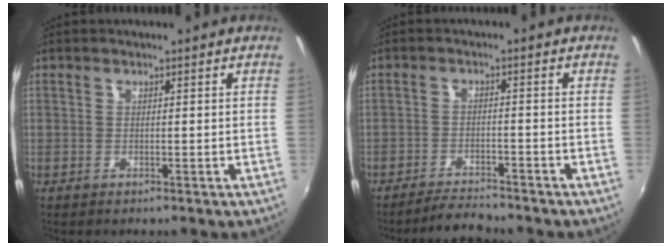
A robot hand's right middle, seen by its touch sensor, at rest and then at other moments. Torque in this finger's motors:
{"motor_torque": [0.26, -0.22, 0.17, 0.07]}